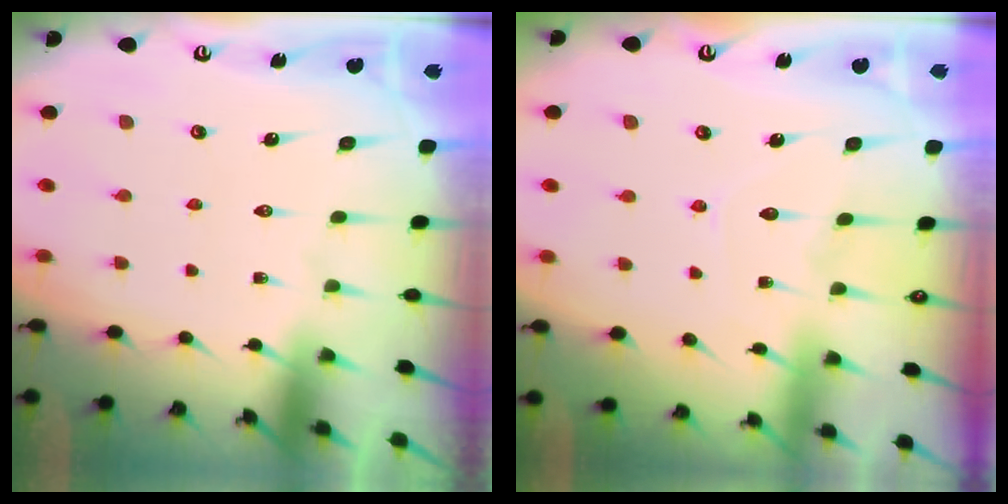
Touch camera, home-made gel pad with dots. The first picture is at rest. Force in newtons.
{"total": 5.5, "press": 5.4, "slide": 0.6}